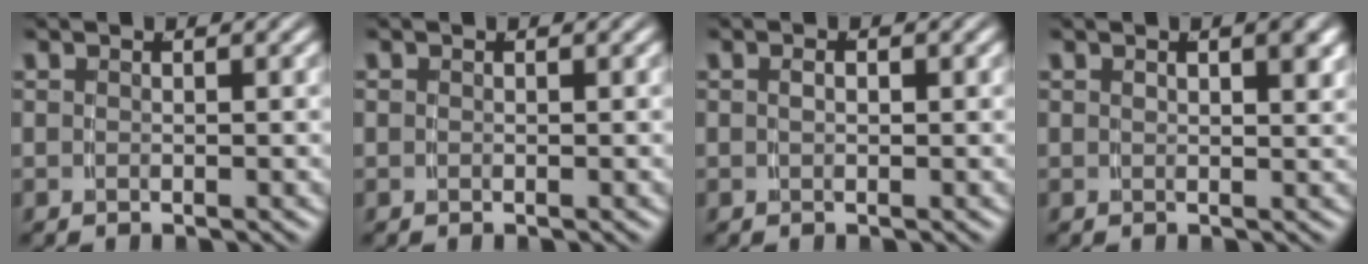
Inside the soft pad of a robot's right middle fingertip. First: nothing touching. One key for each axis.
{"total": 0.0}
{"total": 0.6, "fx": -0.2, "fy": -0.1, "fz": 0.5, "tx": -0.006, "ty": -0.003, "tz": 0.002}
{"total": 1.3, "fx": 0.6, "fy": -0.2, "fz": 1.2, "tx": -0.015, "ty": -0.002, "tz": 0.015}